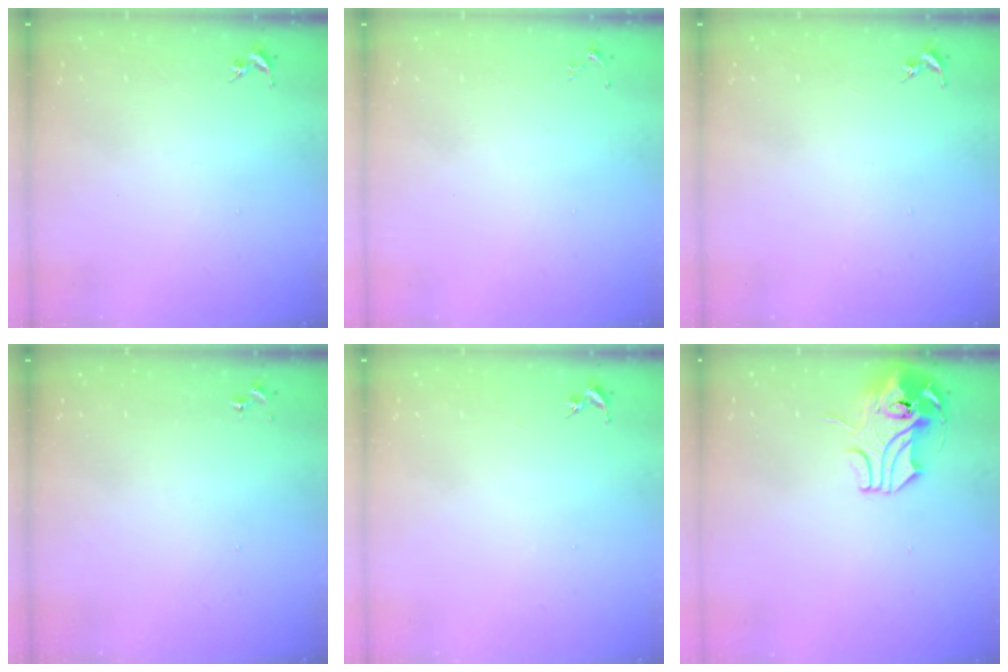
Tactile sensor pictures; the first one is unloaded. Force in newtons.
{"total": 3.5, "press": 3.5, "slide": 0.5}
{"total": 0.0}
{"total": 0.0}
{"total": 0.0}
{"total": 12.2, "press": 12.1, "slide": 1.7}